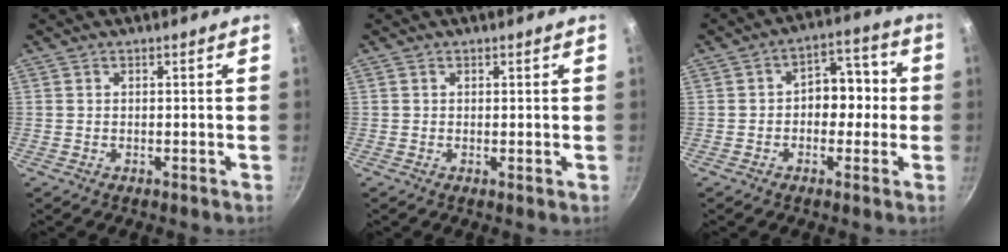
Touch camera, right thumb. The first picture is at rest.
{"total": 0.6, "force": [0.2, 0.2, 0.5], "torque": [-0.009, -0.002, 0.001]}
{"total": 8.5, "force": [-0.5, 6.2, 5.8], "torque": [-0.019, 0.031, -0.018]}